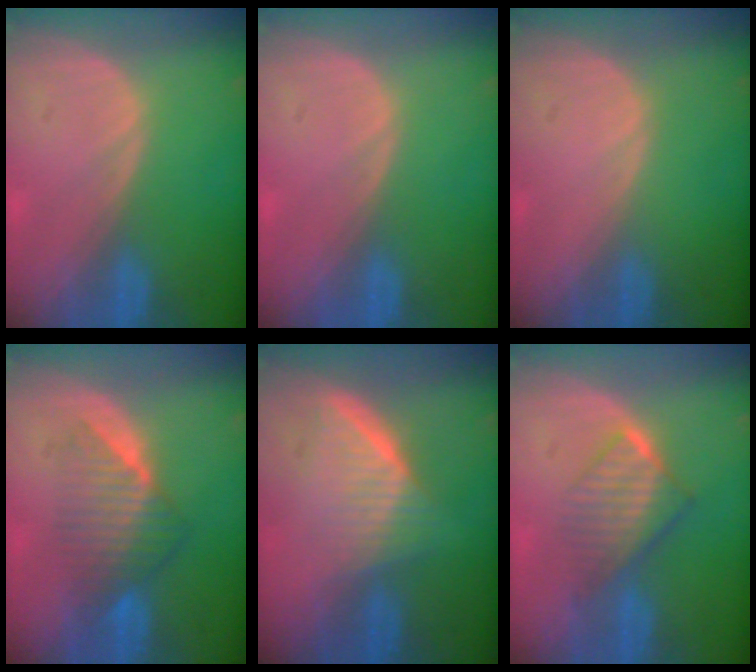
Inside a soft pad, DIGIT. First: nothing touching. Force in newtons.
{"total": 0.0}
{"total": 0.0}
{"total": 6.9, "press": 6.5, "slide": 2.5}
{"total": 6.8, "press": 6.0, "slide": 3.1}
{"total": 6.4, "press": 5.7, "slide": 2.9}